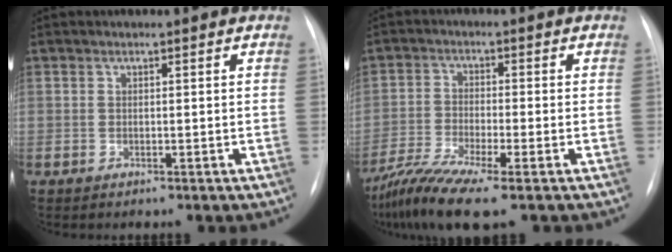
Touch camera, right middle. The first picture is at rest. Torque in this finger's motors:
{"motor_torque": [1.15, -1.01, 0.49, 0.13]}